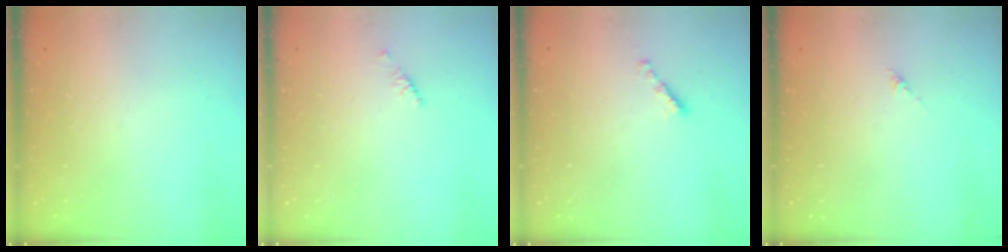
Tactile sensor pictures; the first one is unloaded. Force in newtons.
{"total": 2.1, "press": 2.0, "slide": 0.6}
{"total": 2.2, "press": 2.1, "slide": 0.7}
{"total": 0.0}